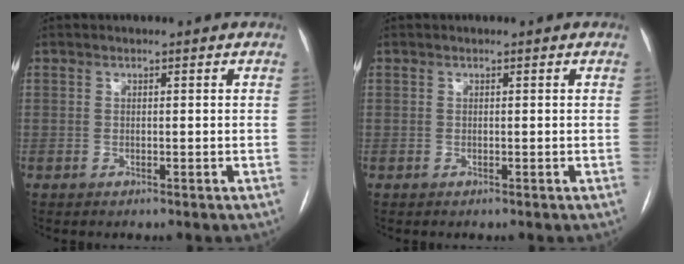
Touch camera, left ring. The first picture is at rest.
{"total": 0.0}